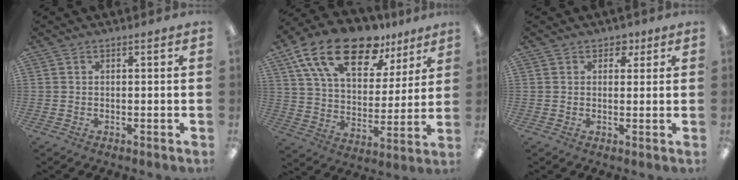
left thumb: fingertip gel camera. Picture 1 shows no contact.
{"total": 21.3, "force": [13.9, 10.2, 12.4], "torque": [-0.222, -0.068, 0.246]}
{"total": 3.0, "force": [1.6, 2.3, 1.1], "torque": [0.000, -0.004, 0.024]}